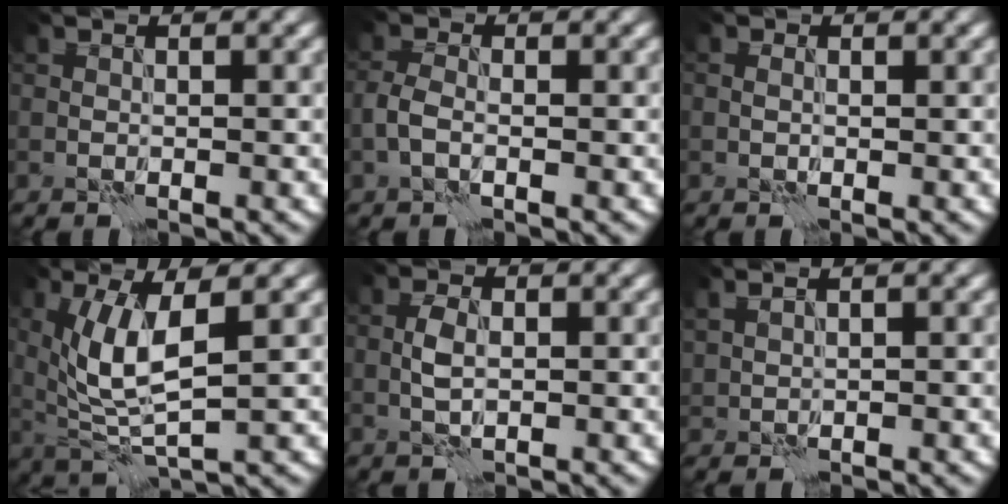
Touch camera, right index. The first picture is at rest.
{"total": 1.7, "force": [-0.7, 0.9, 1.3], "torque": [-0.029, 0.004, -0.021]}
{"total": 0.8, "force": [0.2, 0.7, 0.4], "torque": [-0.006, 0.000, 0.000]}
{"total": 6.1, "force": [1.4, 1.9, 5.6], "torque": [-0.124, -0.010, 0.035]}
{"total": 2.0, "force": [-0.1, 1.0, 1.7], "torque": [-0.037, 0.004, -0.004]}
{"total": 1.2, "force": [1.1, 0.3, 0.4], "torque": [-0.014, 0.002, 0.027]}